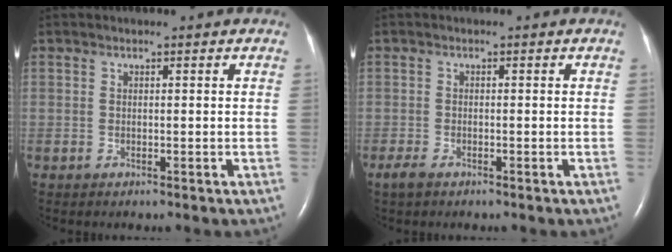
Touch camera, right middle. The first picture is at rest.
{"total": 1.9, "force": [-1.3, 0.6, 1.2], "torque": [-0.035, -0.005, -0.023]}